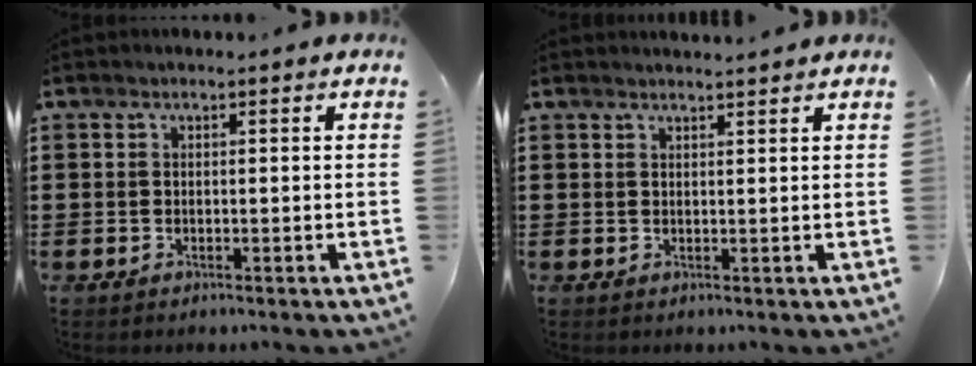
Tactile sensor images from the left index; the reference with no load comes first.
{"total": 1.5, "force": [1.5, -0.1, 0.2], "torque": [-0.007, 0.000, 0.029]}